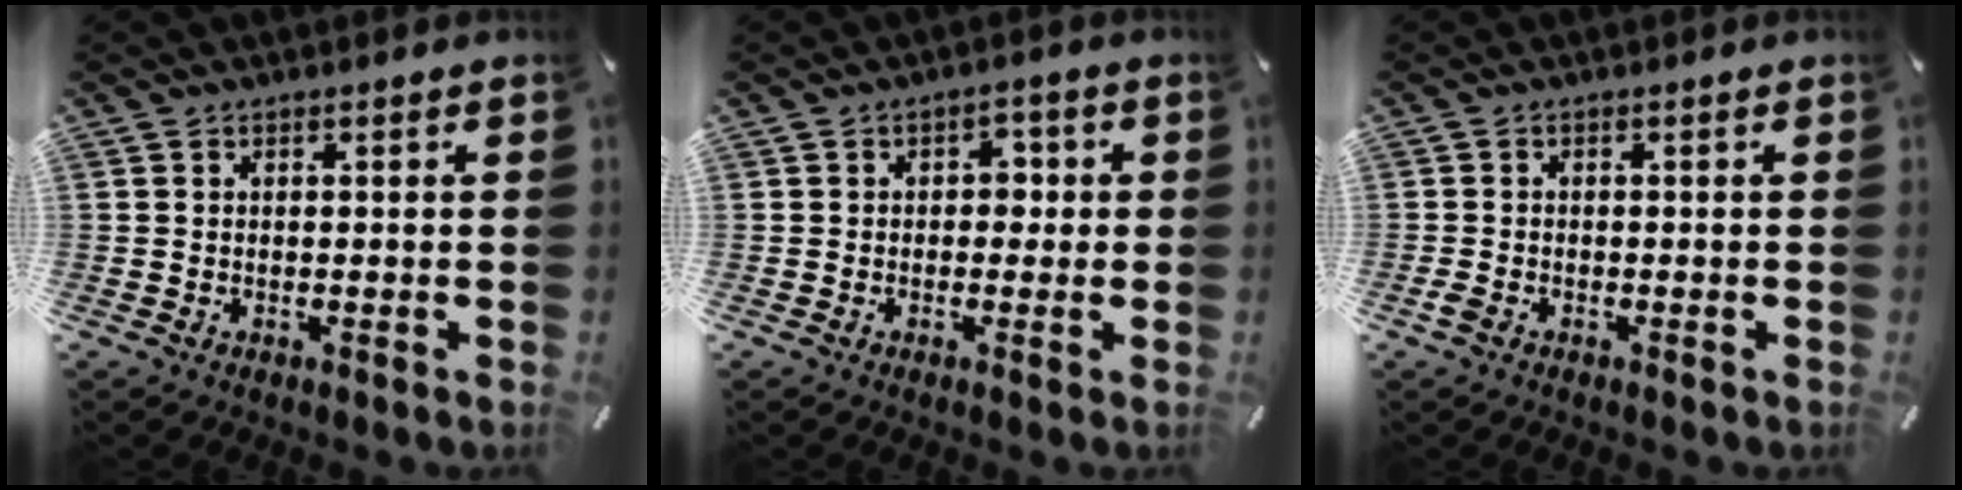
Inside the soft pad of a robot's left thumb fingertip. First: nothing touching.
{"total": 3.0, "force": [-0.4, 2.4, 1.8], "torque": [-0.013, 0.000, -0.017]}
{"total": 1.2, "force": [-0.8, 0.7, 0.6], "torque": [-0.011, 0.001, -0.014]}